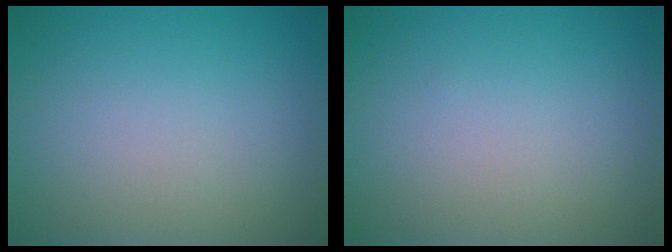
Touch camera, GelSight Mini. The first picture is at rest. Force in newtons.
{"total": 0.0}